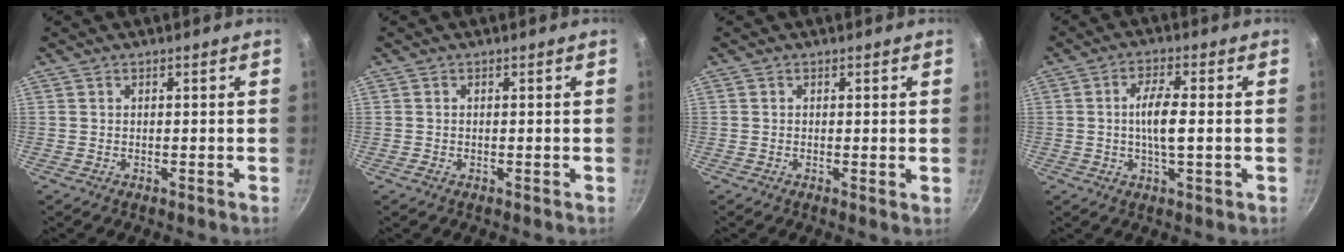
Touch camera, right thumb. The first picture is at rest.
{"total": 0.0}
{"total": 0.7, "force": [0.2, 0.1, 0.7], "torque": [-0.009, -0.006, -0.001]}
{"total": 6.5, "force": [-0.2, 1.9, 6.3], "torque": [-0.125, 0.005, -0.008]}